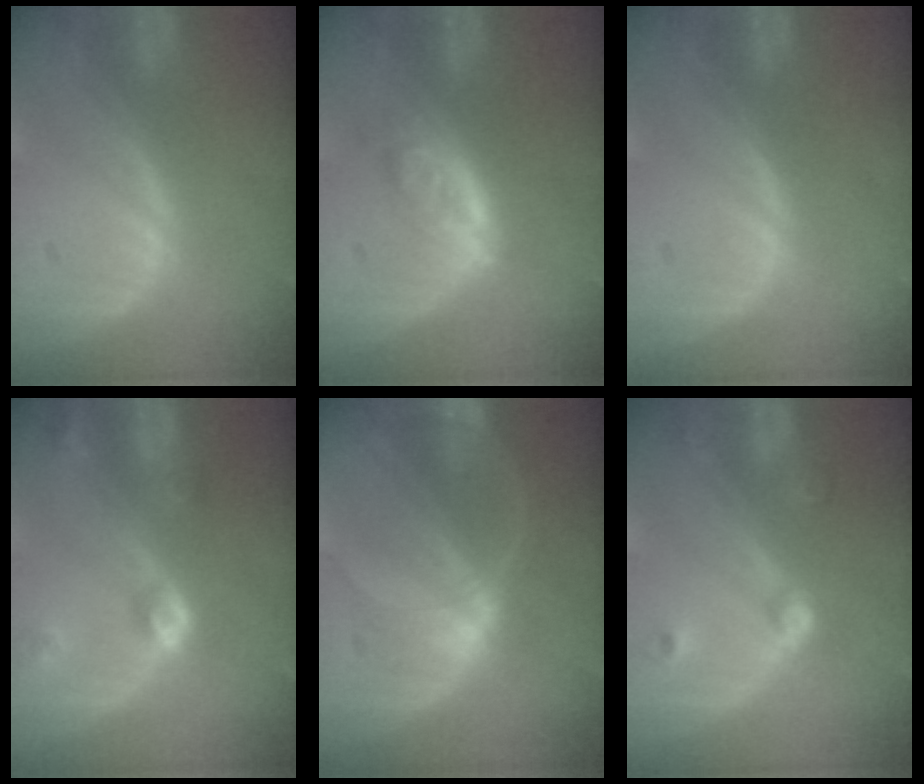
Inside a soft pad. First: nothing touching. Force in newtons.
{"total": 4.7, "press": 4.3, "slide": 1.9}
{"total": 0.0}
{"total": 4.7, "press": 4.3, "slide": 2.0}
{"total": 6.5, "press": 5.7, "slide": 3.1}
{"total": 3.8, "press": 3.5, "slide": 1.5}